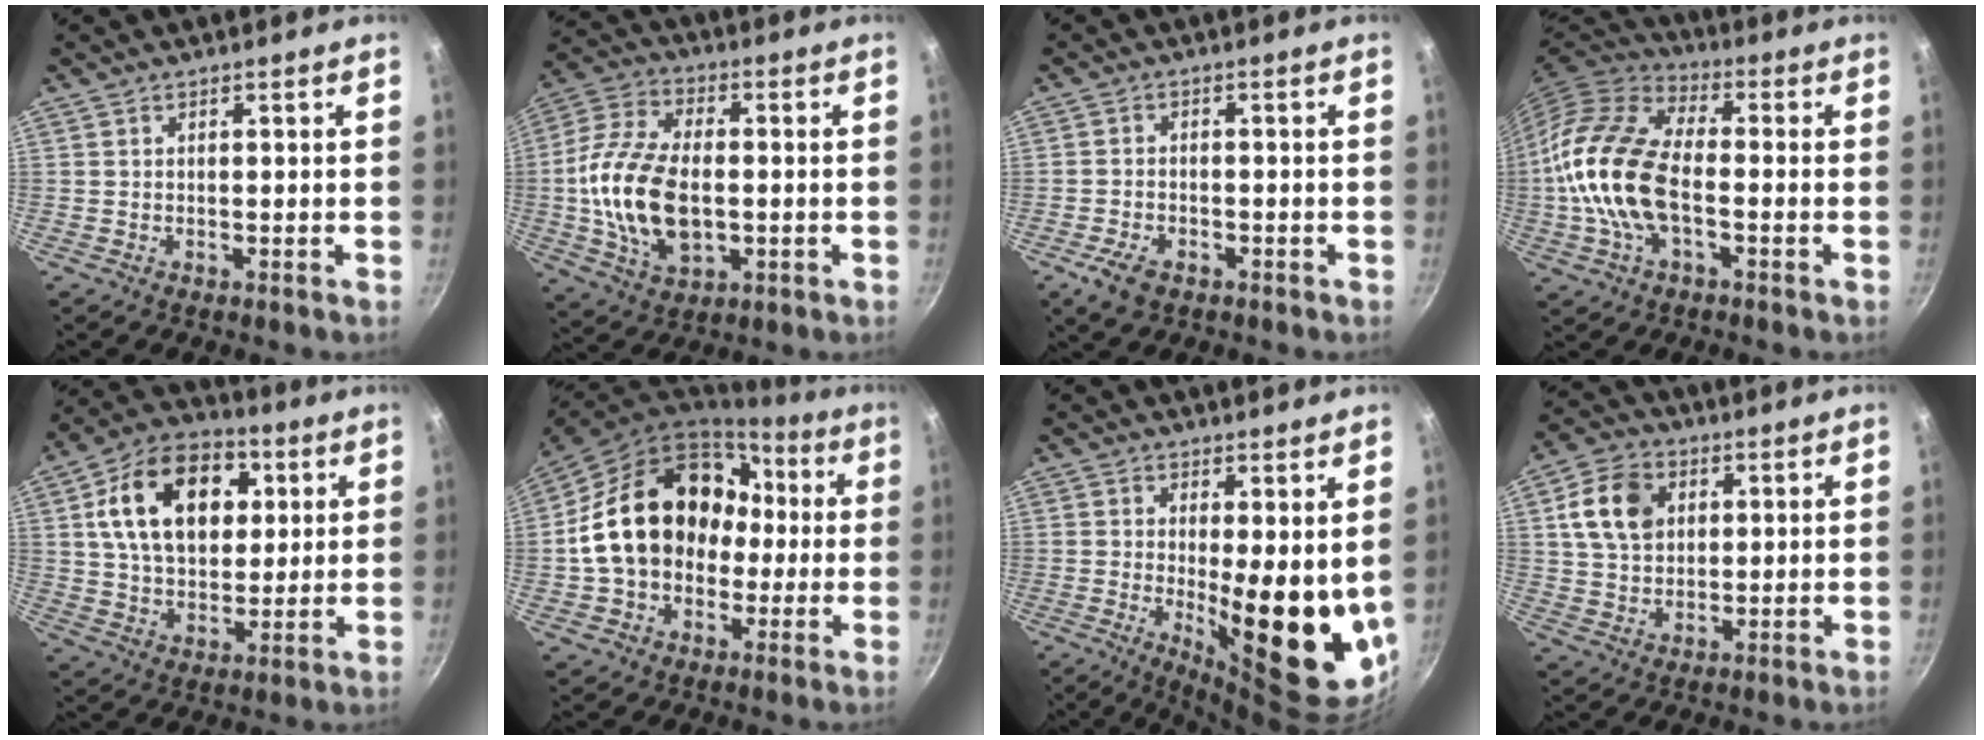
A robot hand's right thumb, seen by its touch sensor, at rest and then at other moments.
{"total": 18.0, "force": [-1.3, 10.7, 14.4], "torque": [-0.268, 0.018, -0.025]}
{"total": 5.4, "force": [-2.9, 3.2, 3.3], "torque": [-0.065, 0.014, -0.049]}
{"total": 17.7, "force": [-2.4, 9.8, 14.5], "torque": [-0.273, 0.032, -0.062]}
{"total": 19.6, "force": [5.6, 13.1, 13.5], "torque": [-0.192, 0.005, 0.085]}
{"total": 23.0, "force": [1.0, 17.5, 14.8], "torque": [-0.240, 0.065, 0.025]}
{"total": 15.5, "force": [0.9, 5.0, 14.6], "torque": [-0.168, -0.043, 0.025]}
{"total": 10.7, "force": [3.1, 8.0, 6.4], "torque": [-0.100, 0.006, 0.050]}